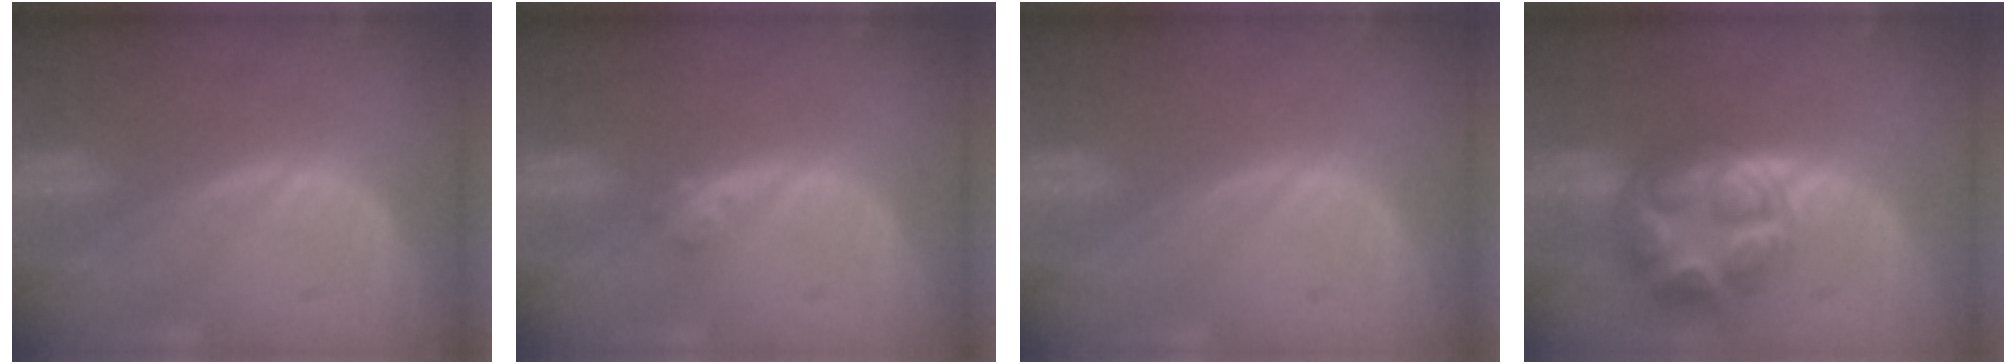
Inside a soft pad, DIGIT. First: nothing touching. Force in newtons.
{"total": 1.6, "press": 1.4, "slide": 0.8}
{"total": 0.0}
{"total": 8.6, "press": 8.5, "slide": 0.7}